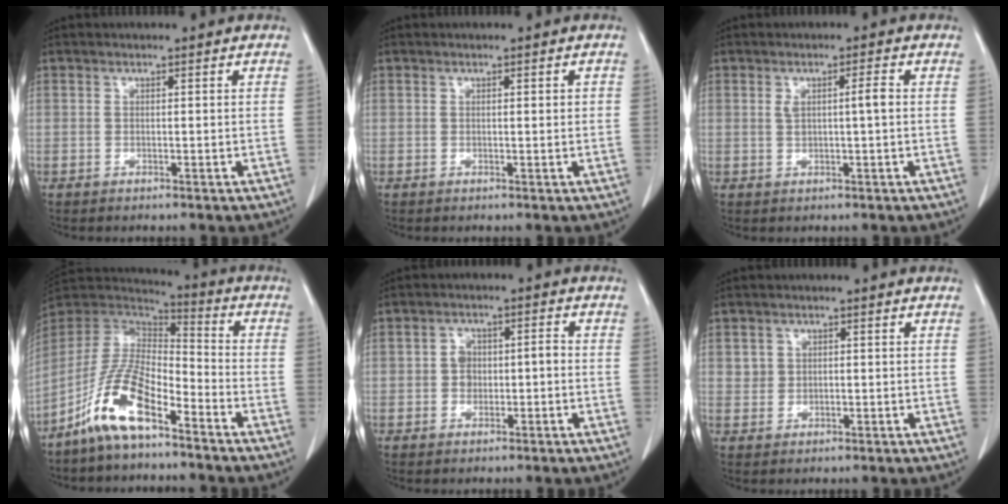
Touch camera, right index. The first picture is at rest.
{"total": 1.0, "force": [0.2, 0.2, 0.9], "torque": [-0.012, 0.002, 0.001]}
{"total": 2.7, "force": [0.3, 0.2, 2.7], "torque": [-0.050, 0.008, 0.010]}
{"total": 12.0, "force": [-7.5, 3.5, 8.6], "torque": [-0.183, 0.009, -0.148]}
{"total": 3.5, "force": [-0.6, 2.3, 2.5], "torque": [-0.042, 0.018, -0.010]}
{"total": 1.8, "force": [0.3, 1.8, 0.4], "torque": [-0.006, 0.004, 0.006]}